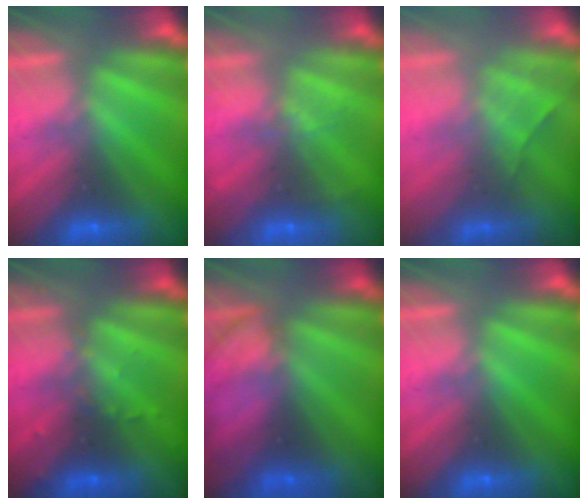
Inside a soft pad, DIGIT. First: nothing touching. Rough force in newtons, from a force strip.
{"total": 2.3}
{"total": 2.3}
{"total": 2.8}
{"total": 2.3}
{"total": 0.0}